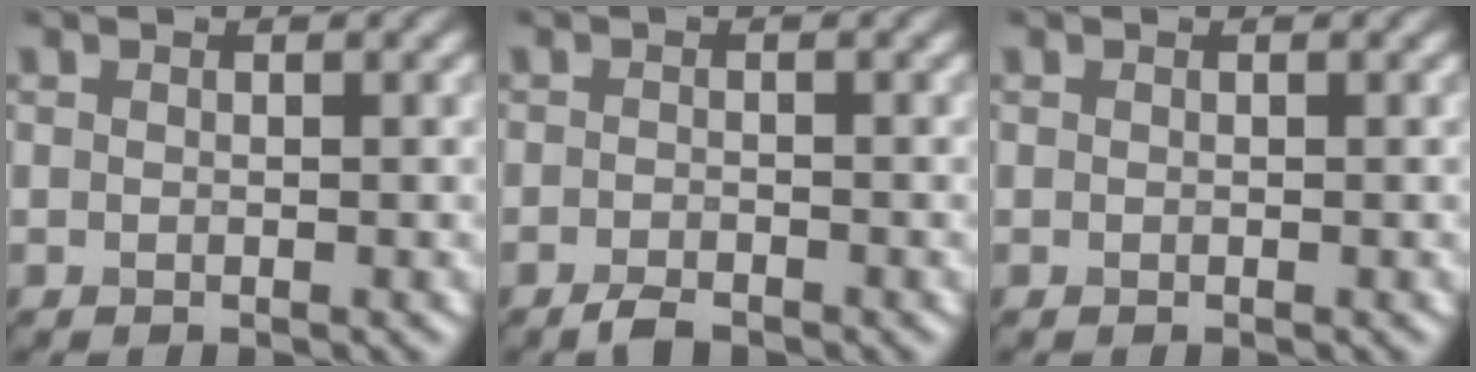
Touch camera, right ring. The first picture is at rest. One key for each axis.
{"total": 1.6, "fx": -1.3, "fy": 0.5, "fz": 0.8, "tx": -0.019, "ty": -0.001, "tz": -0.027}
{"total": 0.0}